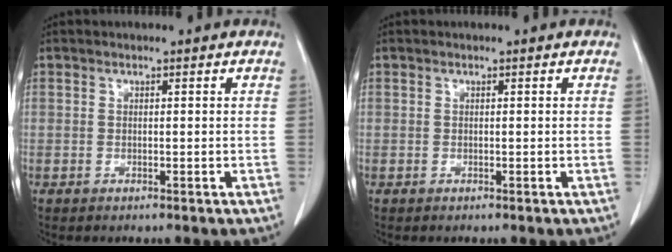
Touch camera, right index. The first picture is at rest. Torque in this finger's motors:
{"motor_torque": [-0.04, 0.04, 0.00, 0.00]}